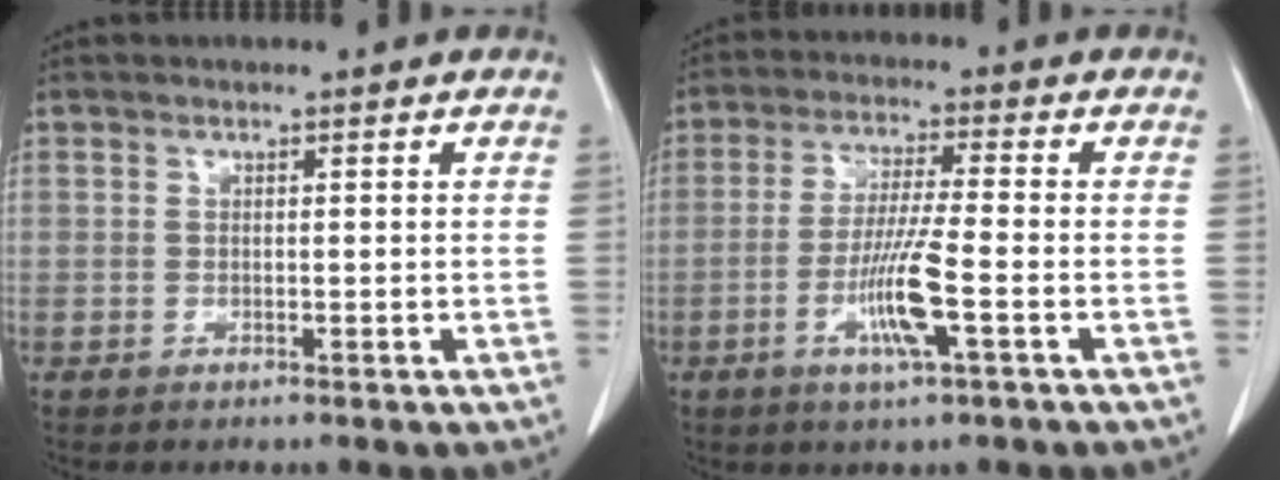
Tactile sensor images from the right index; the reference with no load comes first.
{"total": 8.4, "force": [-2.9, -0.1, 7.9], "torque": [-0.152, -0.011, -0.057]}